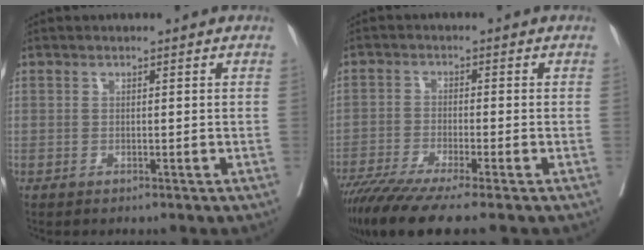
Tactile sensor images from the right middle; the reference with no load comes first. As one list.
[{"total": 10.1, "force": [-7.8, -0.2, 6.3], "torque": [-0.102, -0.028, -0.132]}]